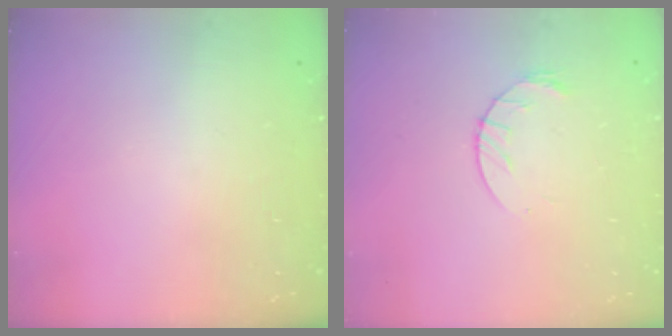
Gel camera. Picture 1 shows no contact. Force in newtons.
{"total": 6.0, "press": 6.0, "slide": 0.8}